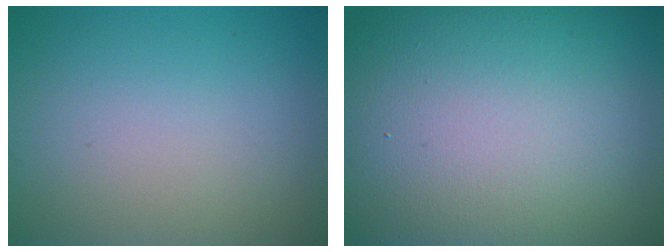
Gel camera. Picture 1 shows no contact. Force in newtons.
{"total": 24.0, "press": 24.0, "slide": 1.2}